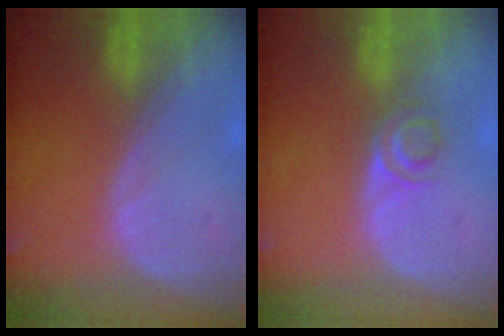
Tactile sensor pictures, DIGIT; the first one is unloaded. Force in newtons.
{"total": 2.8, "press": 2.7, "slide": 1.0}